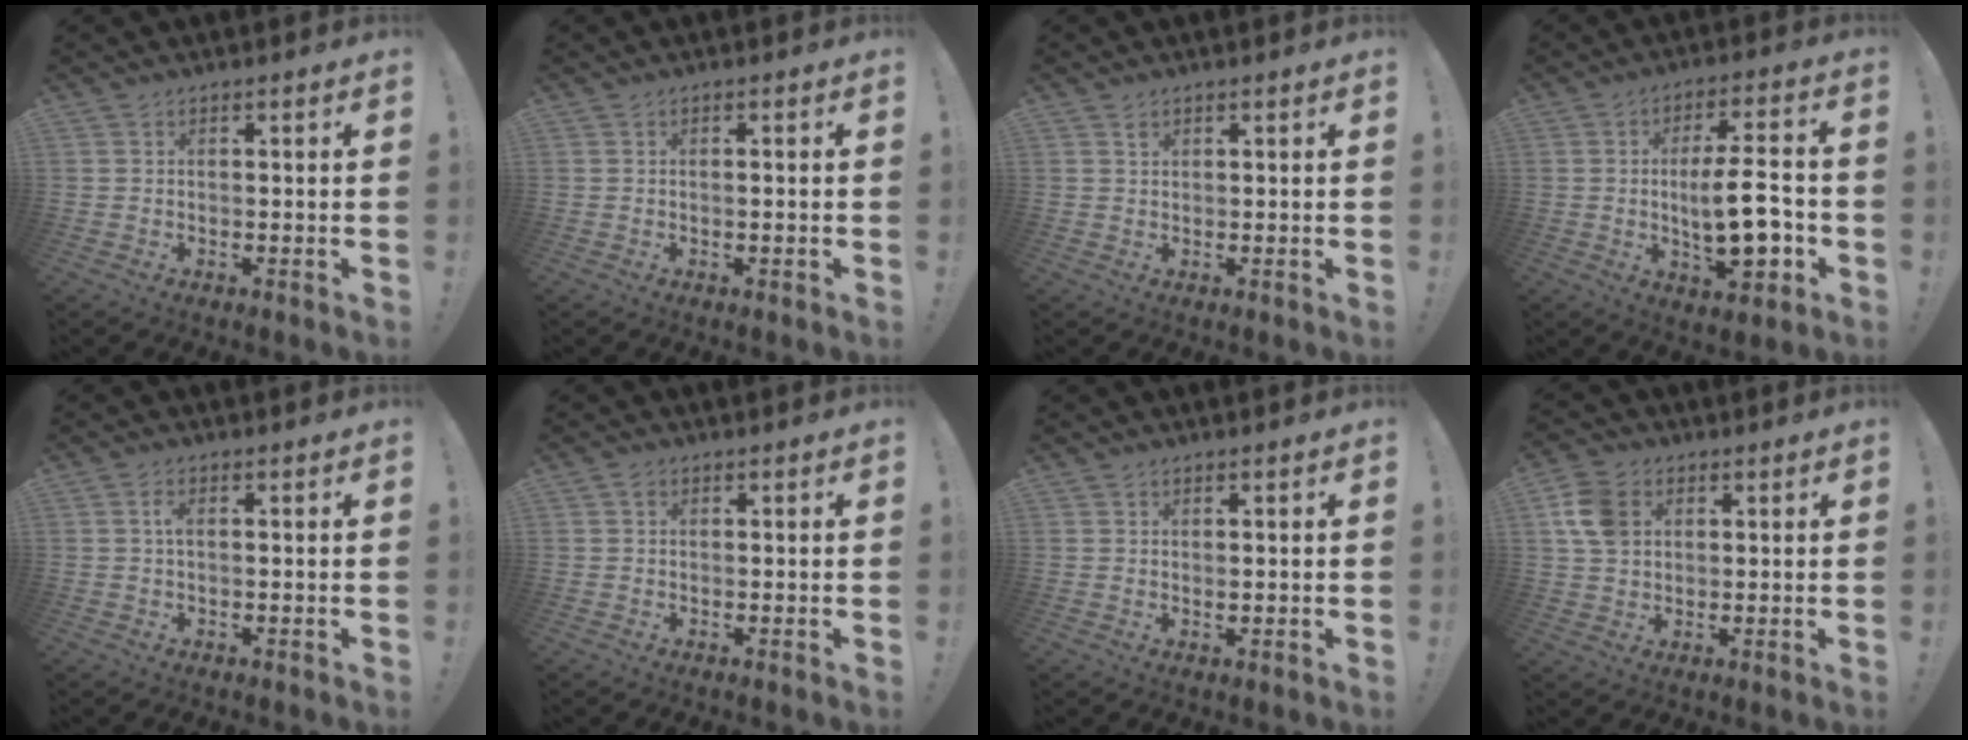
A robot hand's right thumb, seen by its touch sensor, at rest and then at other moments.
{"total": 0.8, "force": [-0.4, 0.0, 0.7], "torque": [-0.011, 0.000, -0.008]}
{"total": 1.1, "force": [0.8, 0.7, 0.4], "torque": [0.005, -0.006, 0.011]}
{"total": 15.2, "force": [-2.1, 4.8, 14.3], "torque": [-0.241, 0.002, -0.040]}
{"total": 2.1, "force": [0.2, 0.9, 1.9], "torque": [-0.033, 0.003, 0.000]}
{"total": 0.9, "force": [0.4, 0.7, 0.3], "torque": [-0.003, 0.001, 0.007]}
{"total": 0.8, "force": [0.4, 0.6, 0.4], "torque": [-0.008, 0.001, 0.007]}
{"total": 10.0, "force": [2.9, 7.6, 5.9], "torque": [-0.120, 0.006, 0.057]}